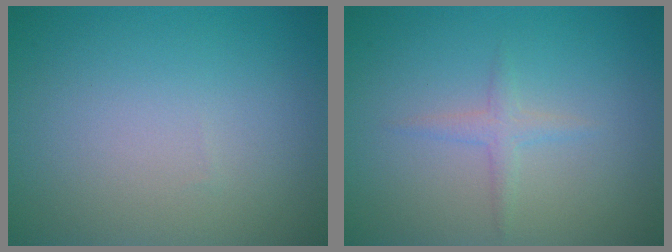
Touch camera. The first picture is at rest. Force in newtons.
{"total": 1.3, "press": 1.3, "slide": 0.0}